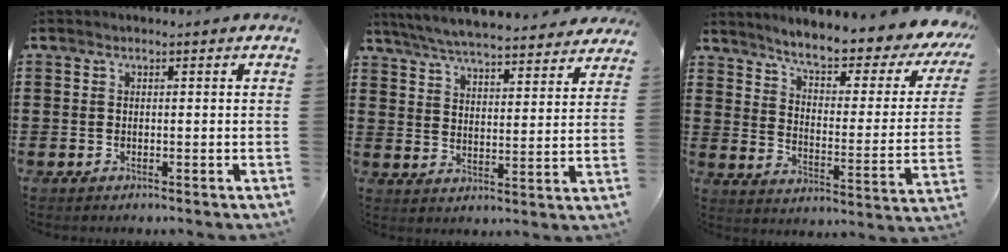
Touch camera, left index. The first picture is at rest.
{"total": 6.1, "force": [5.9, -0.1, 1.5], "torque": [-0.055, -0.037, 0.103]}
{"total": 6.4, "force": [5.3, 0.2, 3.5], "torque": [-0.083, -0.043, 0.081]}